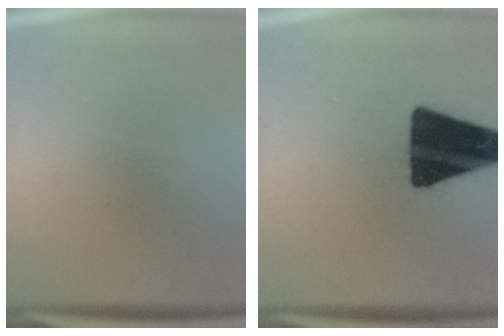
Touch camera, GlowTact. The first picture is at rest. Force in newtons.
{"total": 19.4}